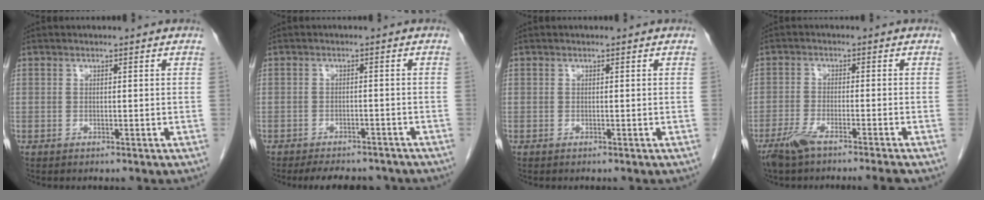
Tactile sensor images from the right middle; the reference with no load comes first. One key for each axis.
{"total": 8.5, "fx": -7.6, "fy": 2.8, "fz": 2.6, "tx": -0.038, "ty": 0.000, "tz": -0.094}
{"total": 0.0}
{"total": 6.4, "fx": -5.1, "fy": -0.5, "fz": 3.8, "tx": -0.064, "ty": -0.014, "tz": -0.091}